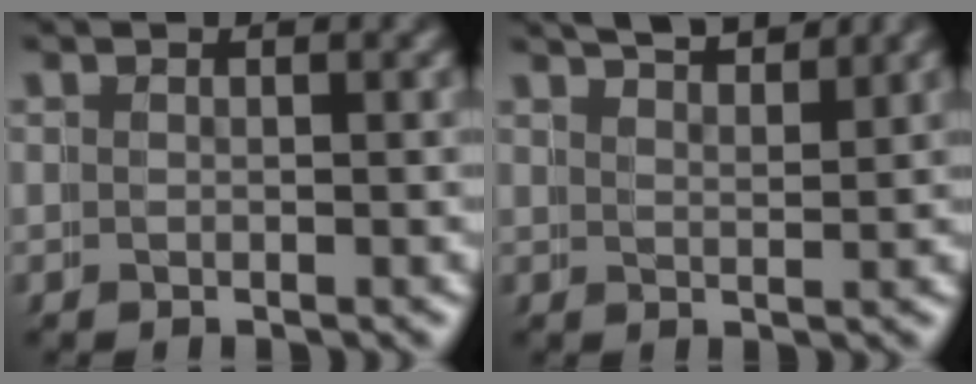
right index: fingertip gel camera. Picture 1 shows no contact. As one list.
[{"total": 4.8, "force": [4.4, 0.9, 1.7], "torque": [-0.026, 0.004, 0.068]}]